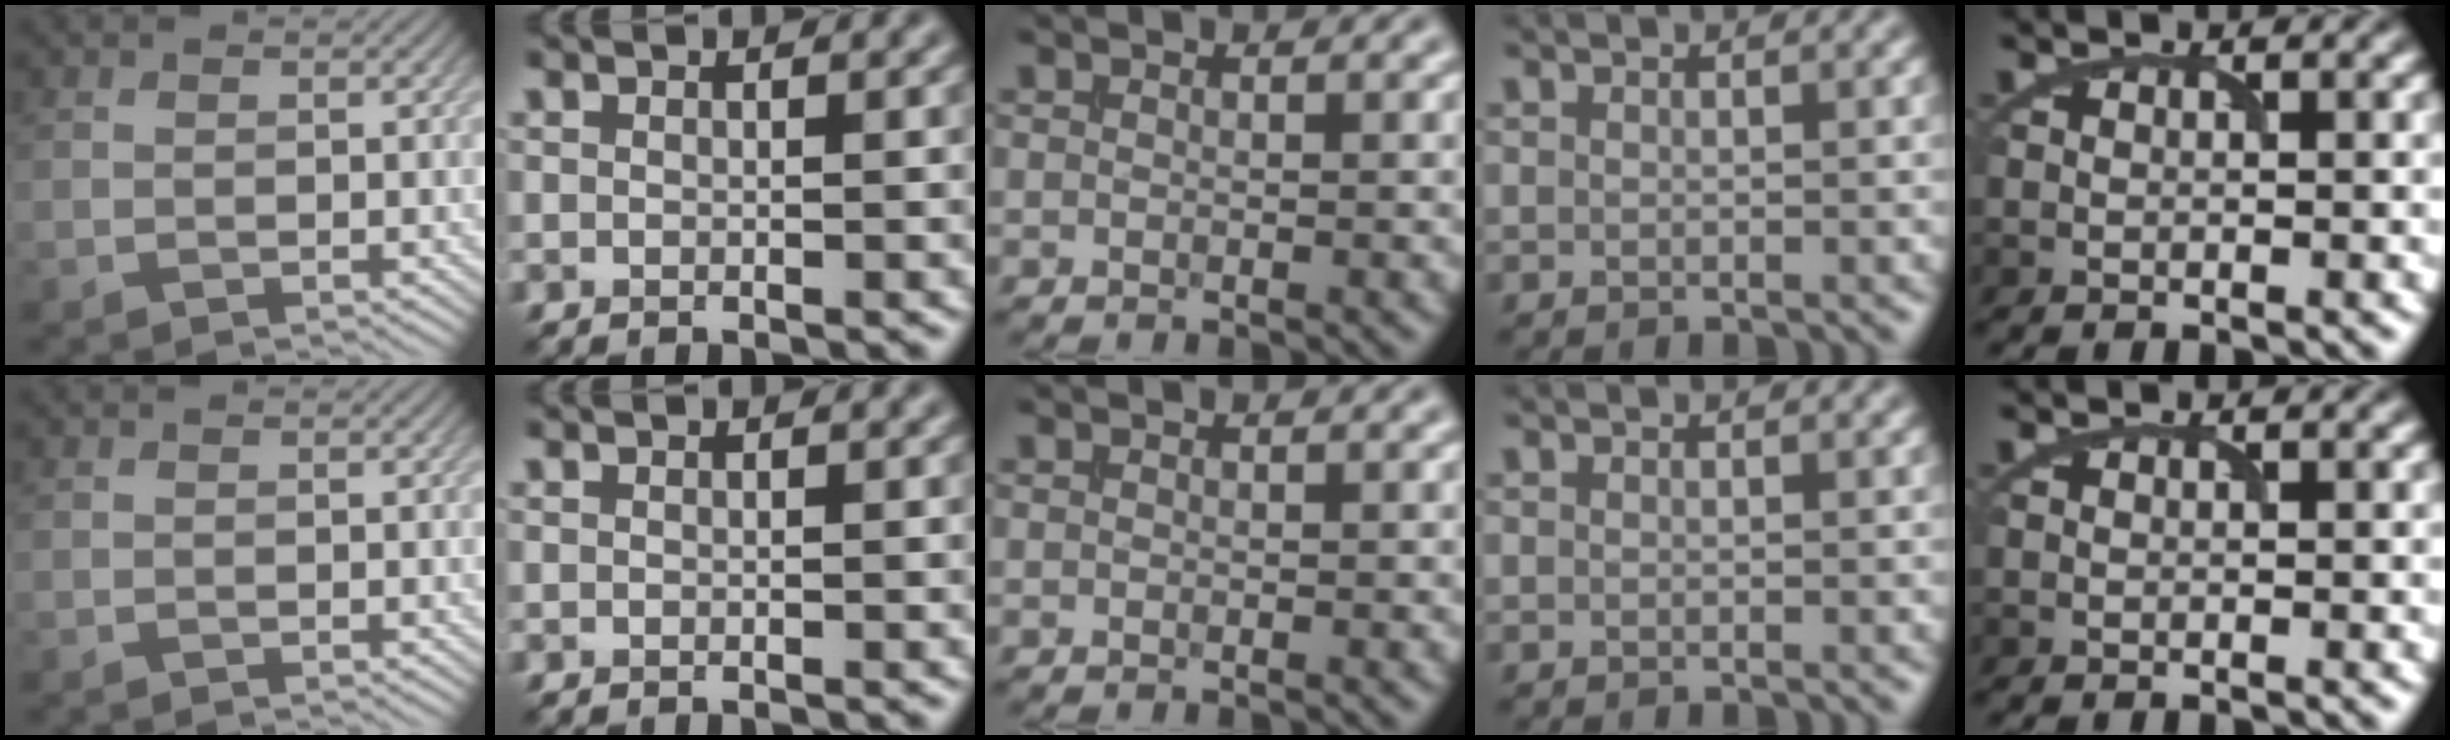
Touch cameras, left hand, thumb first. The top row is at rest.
{}